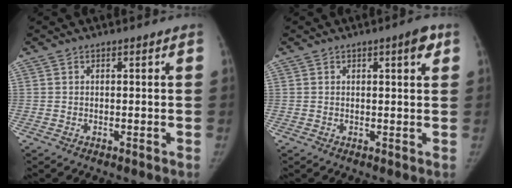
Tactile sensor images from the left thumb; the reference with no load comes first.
{"total": 2.9, "force": [1.4, 0.8, 2.4], "torque": [-0.023, -0.005, 0.013]}